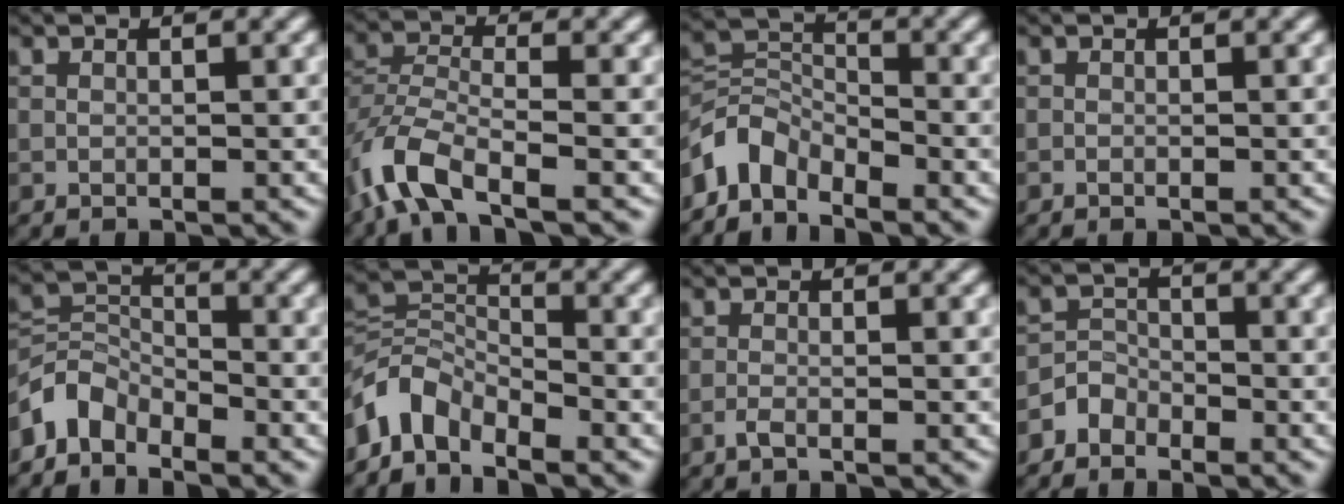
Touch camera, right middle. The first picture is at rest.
{"total": 5.9, "force": [-3.8, 2.2, 4.0], "torque": [-0.082, -0.004, -0.086]}
{"total": 4.4, "force": [-3.4, 2.3, 1.5], "torque": [-0.027, 0.002, -0.080]}
{"total": 0.0}
{"total": 3.8, "force": [-3.0, 2.0, 1.0], "torque": [-0.018, 0.005, -0.072]}
{"total": 4.8, "force": [-3.6, 2.5, 2.1], "torque": [-0.039, 0.002, -0.082]}
{"total": 1.0, "force": [-0.6, 0.2, 0.7], "torque": [-0.017, 0.002, -0.014]}
{"total": 2.1, "force": [-1.7, 1.1, 0.3], "torque": [0.000, 0.011, -0.038]}